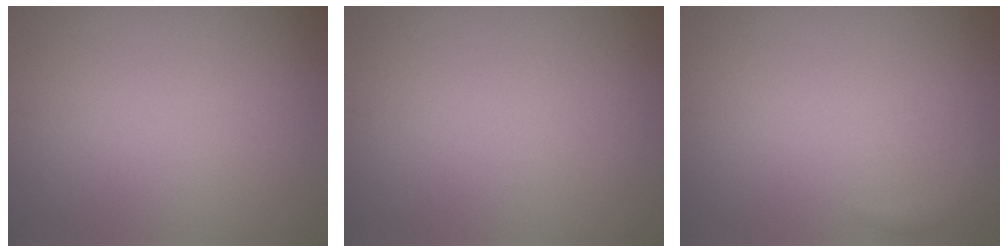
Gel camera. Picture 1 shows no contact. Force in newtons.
{"total": 0.0}
{"total": 0.9, "press": 0.9, "slide": 0.1}